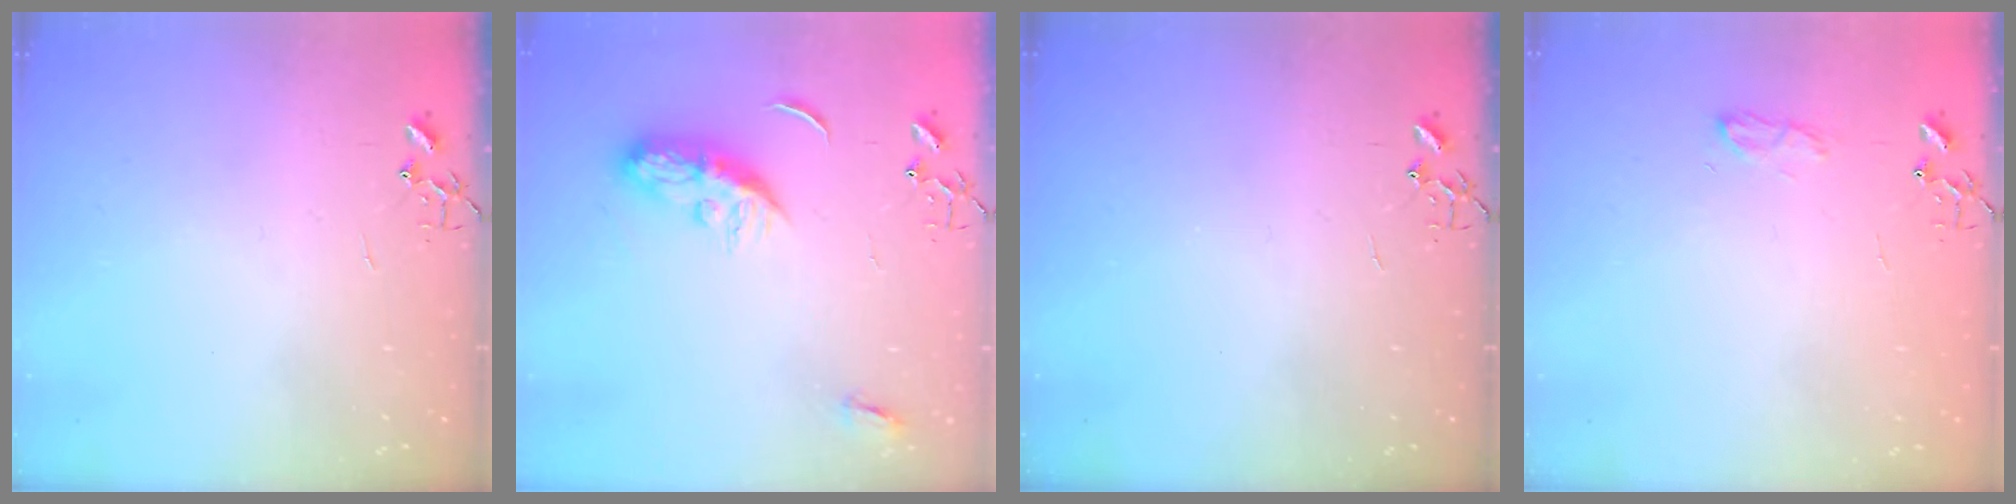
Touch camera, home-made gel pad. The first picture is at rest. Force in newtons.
{"total": 9.3, "press": 9.3, "slide": 0.1}
{"total": 0.0}
{"total": 7.9, "press": 7.8, "slide": 0.9}